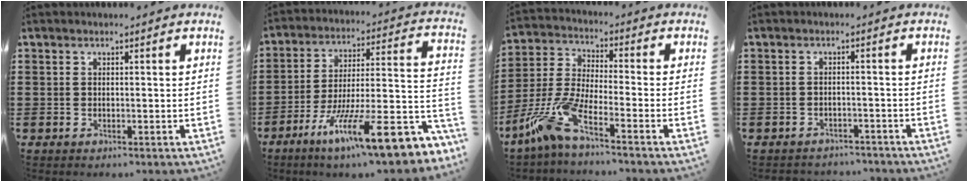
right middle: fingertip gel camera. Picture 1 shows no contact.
{"total": 15.4, "force": [-10.0, 2.6, 11.4], "torque": [-0.180, 0.020, -0.169]}
{"total": 8.8, "force": [-6.0, 1.4, 6.3], "torque": [-0.164, -0.018, -0.125]}
{"total": 2.0, "force": [-2.0, 0.3, -0.1], "torque": [-0.006, -0.001, -0.044]}